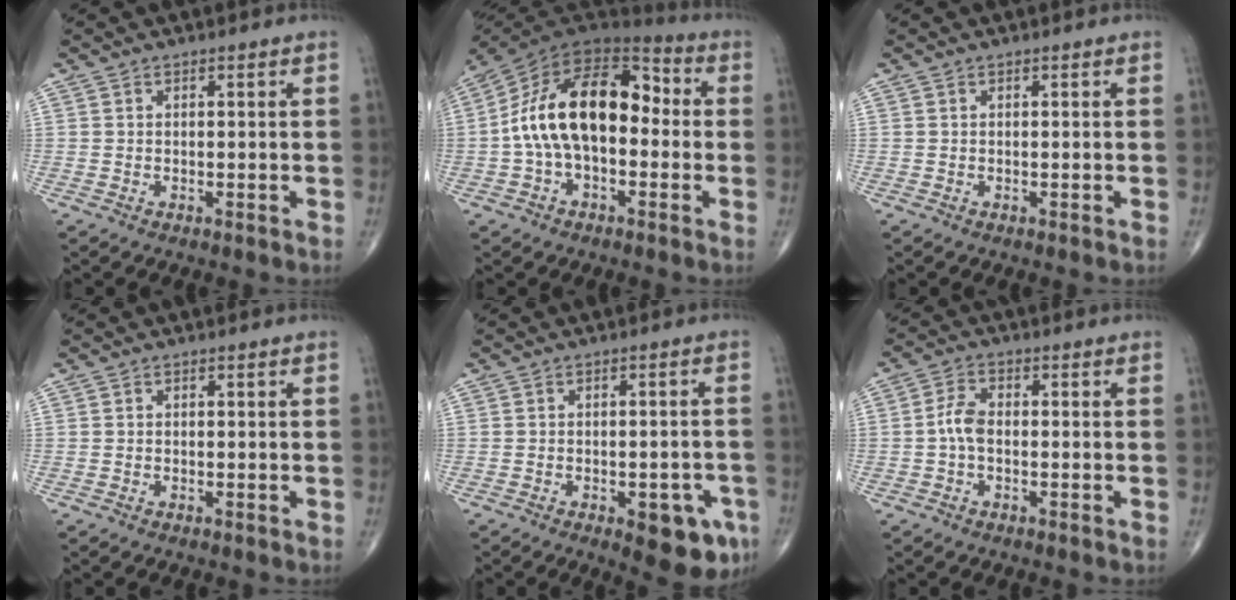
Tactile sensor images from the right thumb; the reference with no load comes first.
{"total": 19.5, "force": [-0.4, 11.2, 15.9], "torque": [-0.262, 0.052, -0.017]}
{"total": 0.0}
{"total": 0.0}
{"total": 9.8, "force": [-4.4, 4.0, 7.7], "torque": [-0.072, 0.016, -0.046]}
{"total": 3.8, "force": [-0.7, 2.2, 3.1], "torque": [-0.062, 0.013, -0.021]}